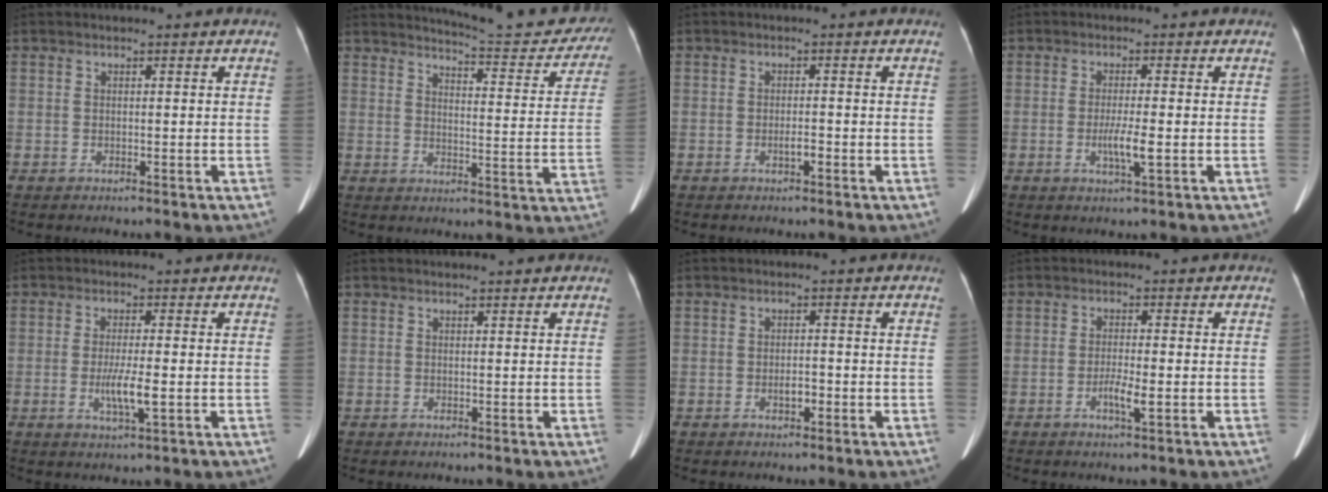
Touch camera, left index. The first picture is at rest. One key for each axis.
{"total": 17.2, "fx": 16.4, "fy": 2.2, "fz": 4.5, "tx": -0.047, "ty": -0.064, "tz": 0.185}
{"total": 1.2, "fx": -0.6, "fy": 0.3, "fz": 1.0, "tx": -0.019, "ty": 0.000, "tz": -0.009}
{"total": 1.6, "fx": -0.7, "fy": -0.2, "fz": 1.4, "tx": -0.030, "ty": -0.002, "tz": -0.011}
{"total": 4.1, "fx": -0.8, "fy": 0.2, "fz": 4.1, "tx": -0.081, "ty": -0.009, "tz": -0.011}
{"total": 2.2, "fx": 2.1, "fy": 0.1, "fz": 0.7, "tx": -0.010, "ty": 0.012, "tz": 0.026}
{"total": 1.6, "fx": -0.7, "fy": 0.7, "fz": 1.2, "tx": -0.022, "ty": 0.002, "tz": -0.009}
{"total": 2.7, "fx": -0.9, "fy": 0.3, "fz": 2.6, "tx": -0.051, "ty": -0.002, "tz": -0.015}